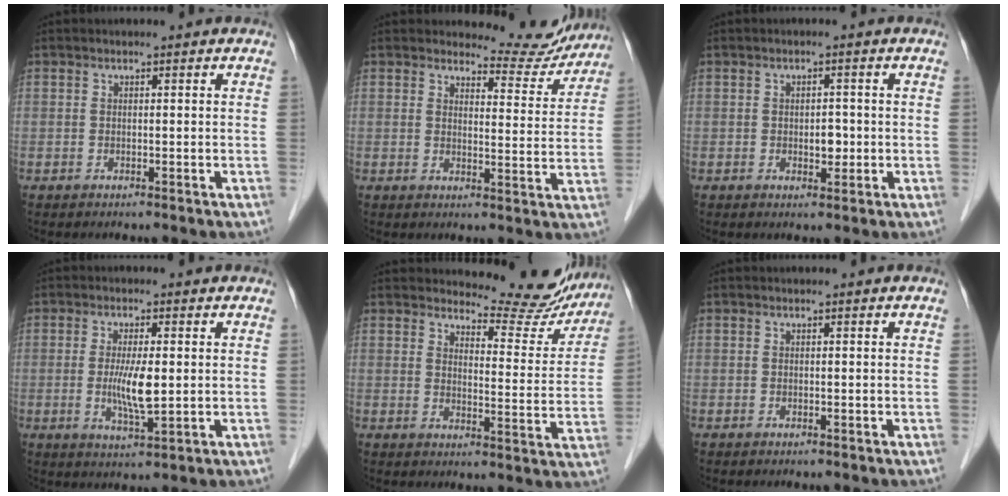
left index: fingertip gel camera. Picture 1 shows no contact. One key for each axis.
{"total": 8.0, "fx": 7.8, "fy": 1.8, "fz": -0.3, "tx": 0.012, "ty": -0.025, "tz": 0.088}
{"total": 2.2, "fx": -0.3, "fy": 1.3, "fz": 1.8, "tx": -0.025, "ty": 0.001, "tz": -0.002}
{"total": 5.6, "fx": 0.0, "fy": 1.0, "fz": 5.5, "tx": -0.108, "ty": -0.010, "tz": 0.000}
{"total": 13.0, "fx": 12.5, "fy": 2.9, "fz": 1.9, "tx": -0.009, "ty": -0.047, "tz": 0.138}
{"total": 0.0}